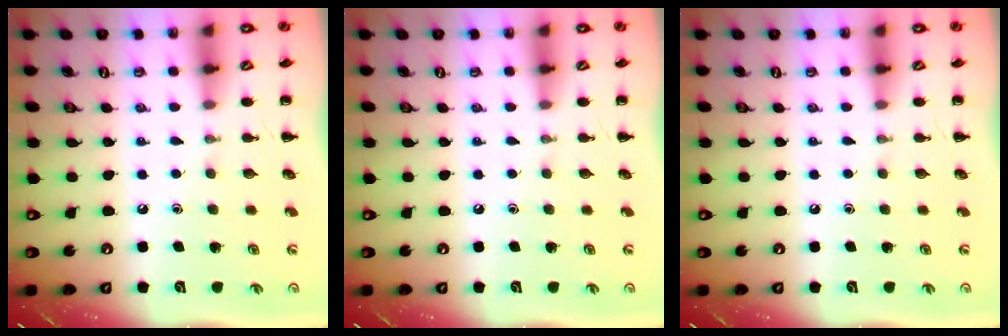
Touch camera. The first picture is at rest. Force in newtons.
{"total": 0.0}
{"total": 0.0}